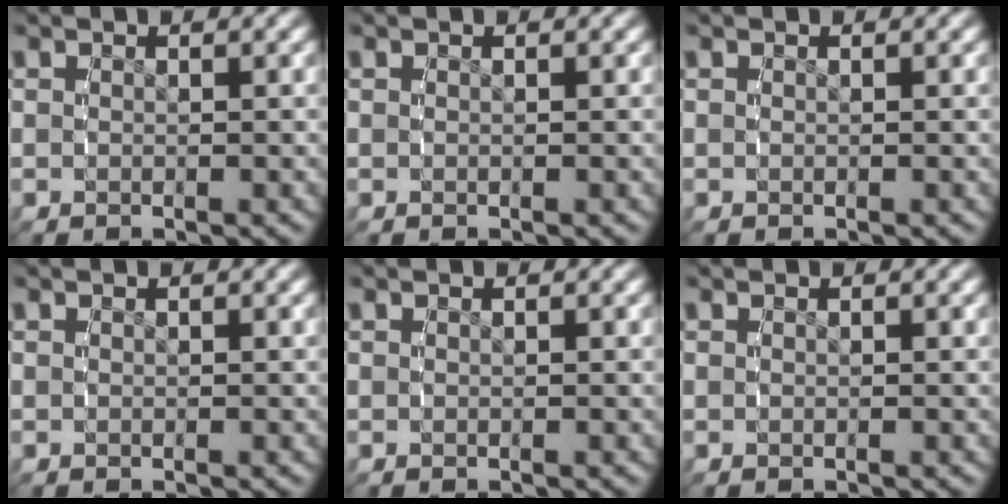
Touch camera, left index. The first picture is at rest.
{"total": 0.0}
{"total": 0.0}
{"total": 0.0}
{"total": 0.0}
{"total": 0.0}